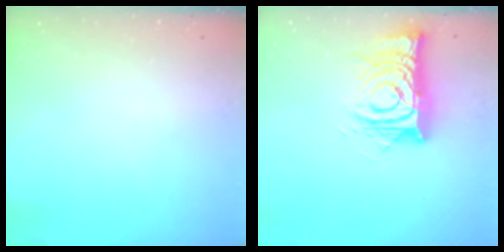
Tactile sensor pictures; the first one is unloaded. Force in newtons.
{"total": 13.3, "press": 13.3, "slide": 1.1}